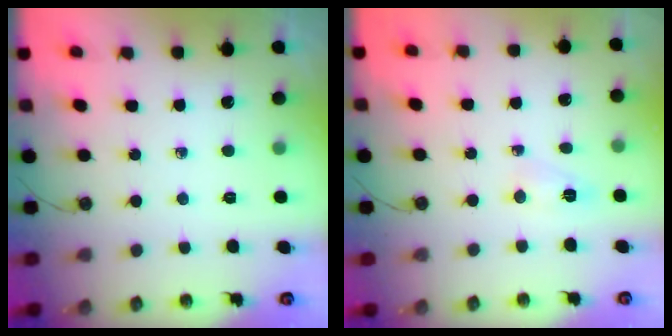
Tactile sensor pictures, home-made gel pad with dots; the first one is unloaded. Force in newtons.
{"total": 3.4, "press": 3.4, "slide": 0.6}